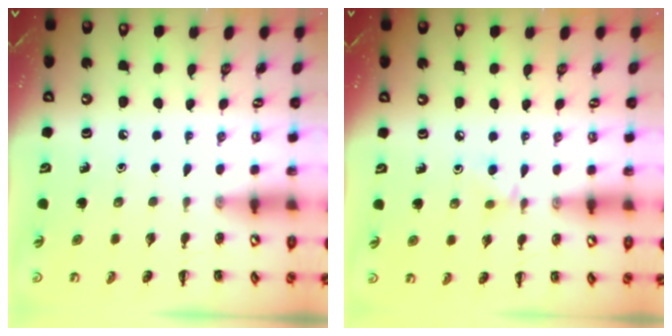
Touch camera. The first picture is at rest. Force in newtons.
{"total": 4.0, "press": 3.8, "slide": 1.5}